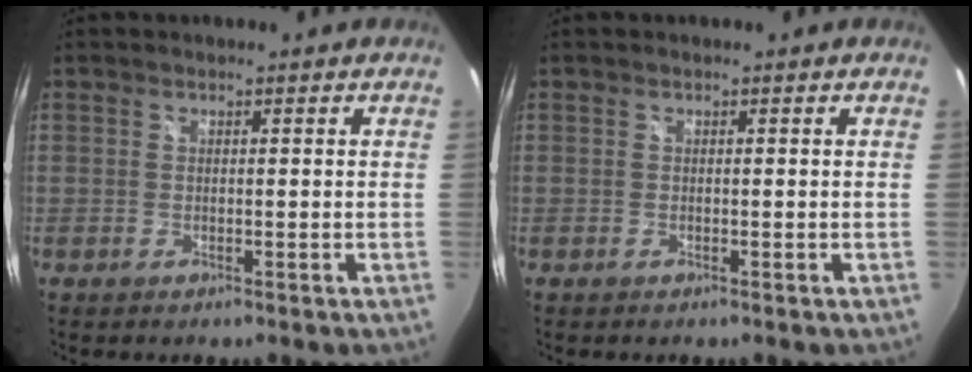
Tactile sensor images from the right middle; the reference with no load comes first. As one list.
[{"total": 0.0}]